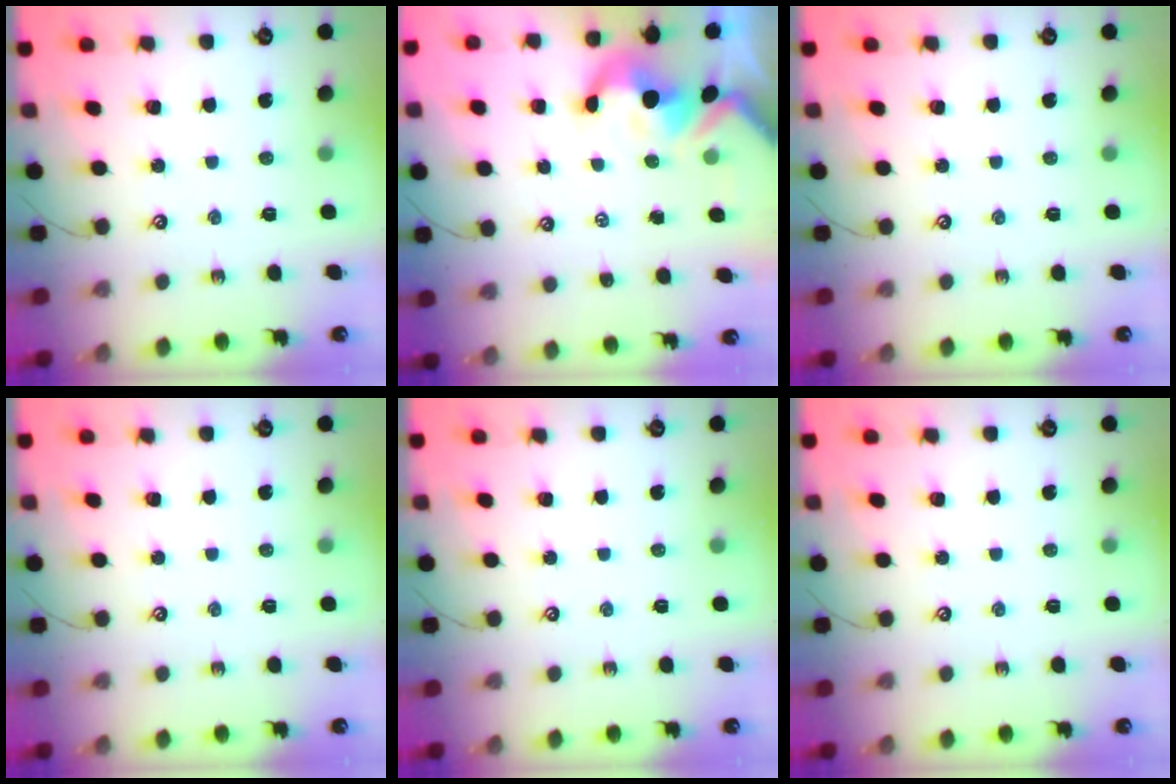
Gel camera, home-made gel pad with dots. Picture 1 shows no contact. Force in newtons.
{"total": 5.9, "press": 5.8, "slide": 1.1}
{"total": 0.0}
{"total": 0.0}
{"total": 0.0}
{"total": 0.0}